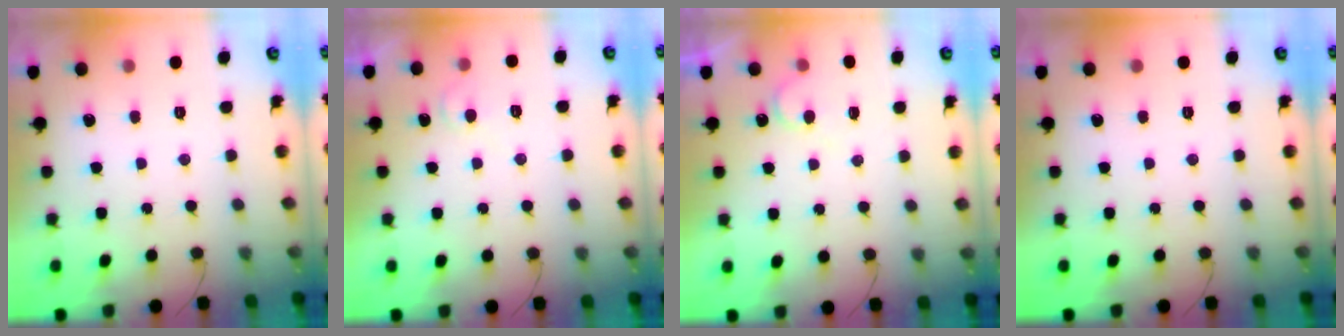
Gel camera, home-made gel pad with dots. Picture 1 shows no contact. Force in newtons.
{"total": 4.9, "press": 4.8, "slide": 0.5}
{"total": 5.7, "press": 5.7, "slide": 0.2}
{"total": 0.0}